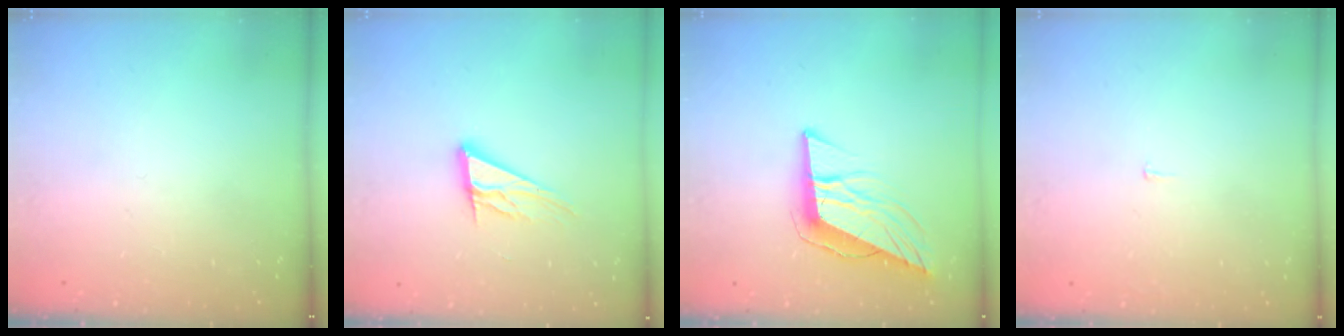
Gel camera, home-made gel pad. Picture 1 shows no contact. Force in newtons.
{"total": 11.5, "press": 11.4, "slide": 1.9}
{"total": 11.4, "press": 10.8, "slide": 3.6}
{"total": 2.2, "press": 2.2, "slide": 0.1}